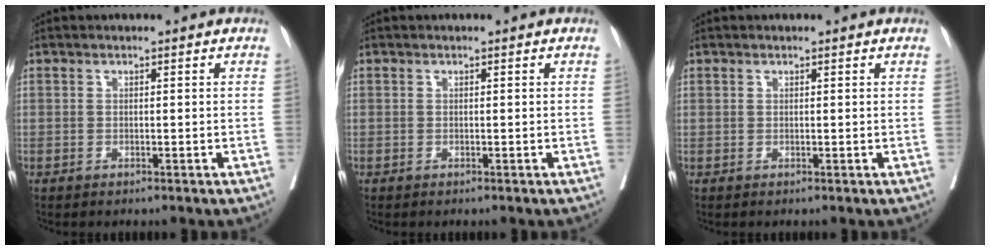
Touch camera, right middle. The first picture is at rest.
{"total": 0.0}
{"total": 0.8, "force": [0.4, 0.7, 0.0], "torque": [0.006, 0.003, 0.005]}